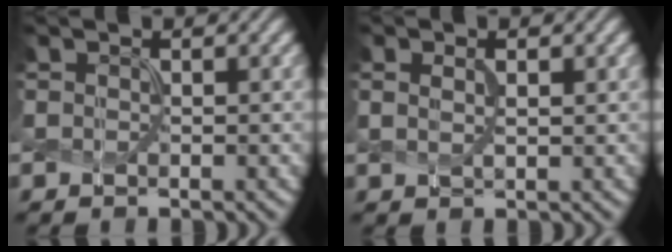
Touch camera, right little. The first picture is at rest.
{"total": 1.4, "force": [0.4, 0.6, 1.3], "torque": [-0.023, -0.004, 0.012]}